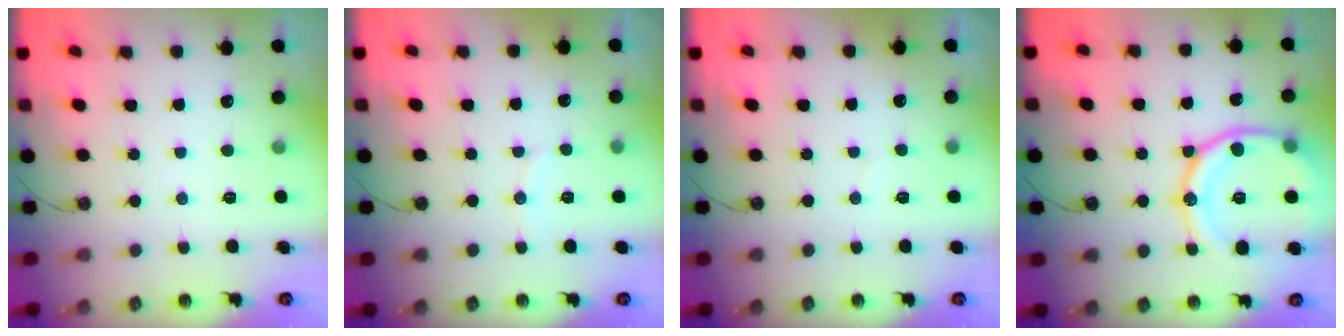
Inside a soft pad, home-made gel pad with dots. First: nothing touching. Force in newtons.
{"total": 4.0, "press": 3.9, "slide": 0.7}
{"total": 1.7, "press": 1.7, "slide": 0.1}
{"total": 19.3, "press": 19.2, "slide": 2.1}